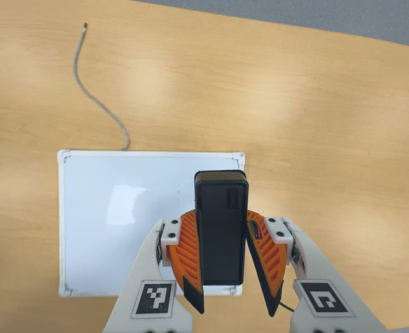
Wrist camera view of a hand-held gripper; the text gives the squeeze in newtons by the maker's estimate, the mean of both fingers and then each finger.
{"total": 6.9, "left": 6.9, "right": 6.9}